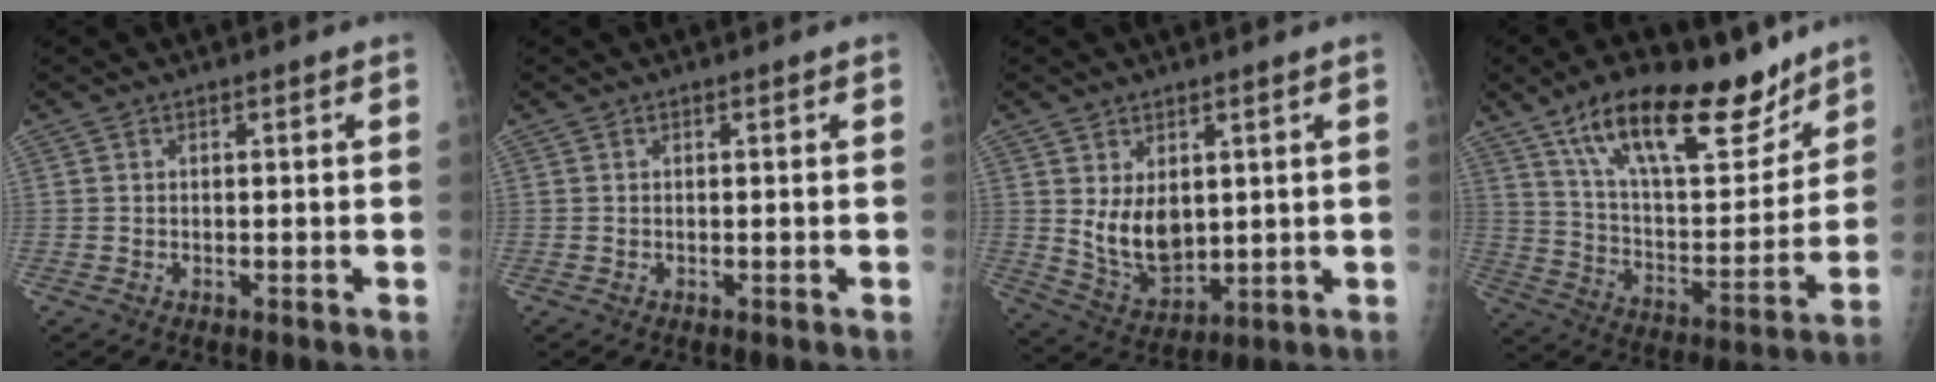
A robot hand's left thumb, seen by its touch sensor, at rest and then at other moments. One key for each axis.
{"total": 0.0}
{"total": 8.8, "fx": 2.1, "fy": 5.7, "fz": 6.4, "tx": -0.088, "ty": -0.029, "tz": 0.062}
{"total": 23.2, "fx": 15.8, "fy": 9.0, "fz": 14.4, "tx": -0.191, "ty": -0.064, "tz": 0.267}